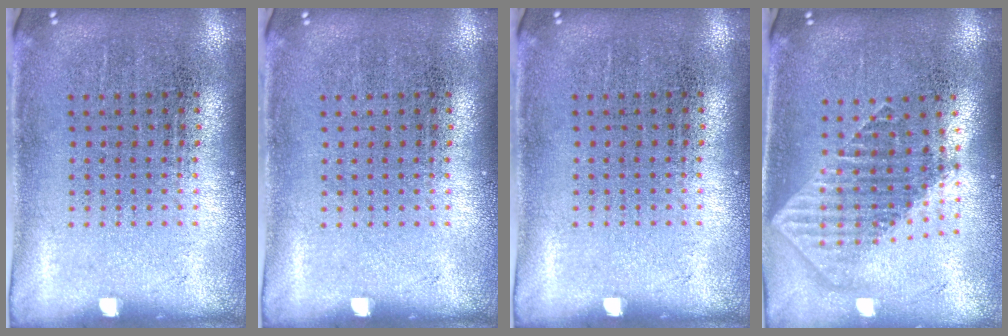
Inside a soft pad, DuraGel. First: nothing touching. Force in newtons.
{"total": 0.0}
{"total": 0.0}
{"total": 1.8, "press": 1.5, "slide": 1.1}